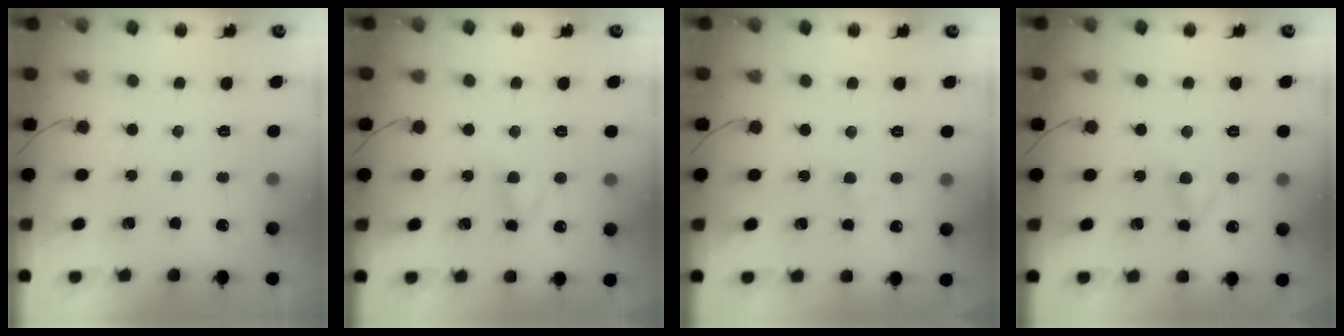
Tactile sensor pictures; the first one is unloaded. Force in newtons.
{"total": 3.0, "press": 2.8, "slide": 0.9}
{"total": 1.6, "press": 1.4, "slide": 0.8}
{"total": 3.5, "press": 3.2, "slide": 1.5}